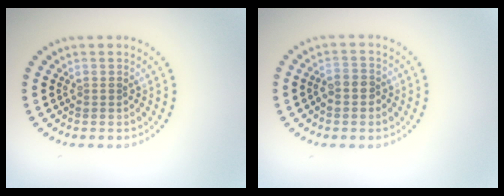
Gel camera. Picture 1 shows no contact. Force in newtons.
{"total": 1.9, "press": 1.8, "slide": 0.7}